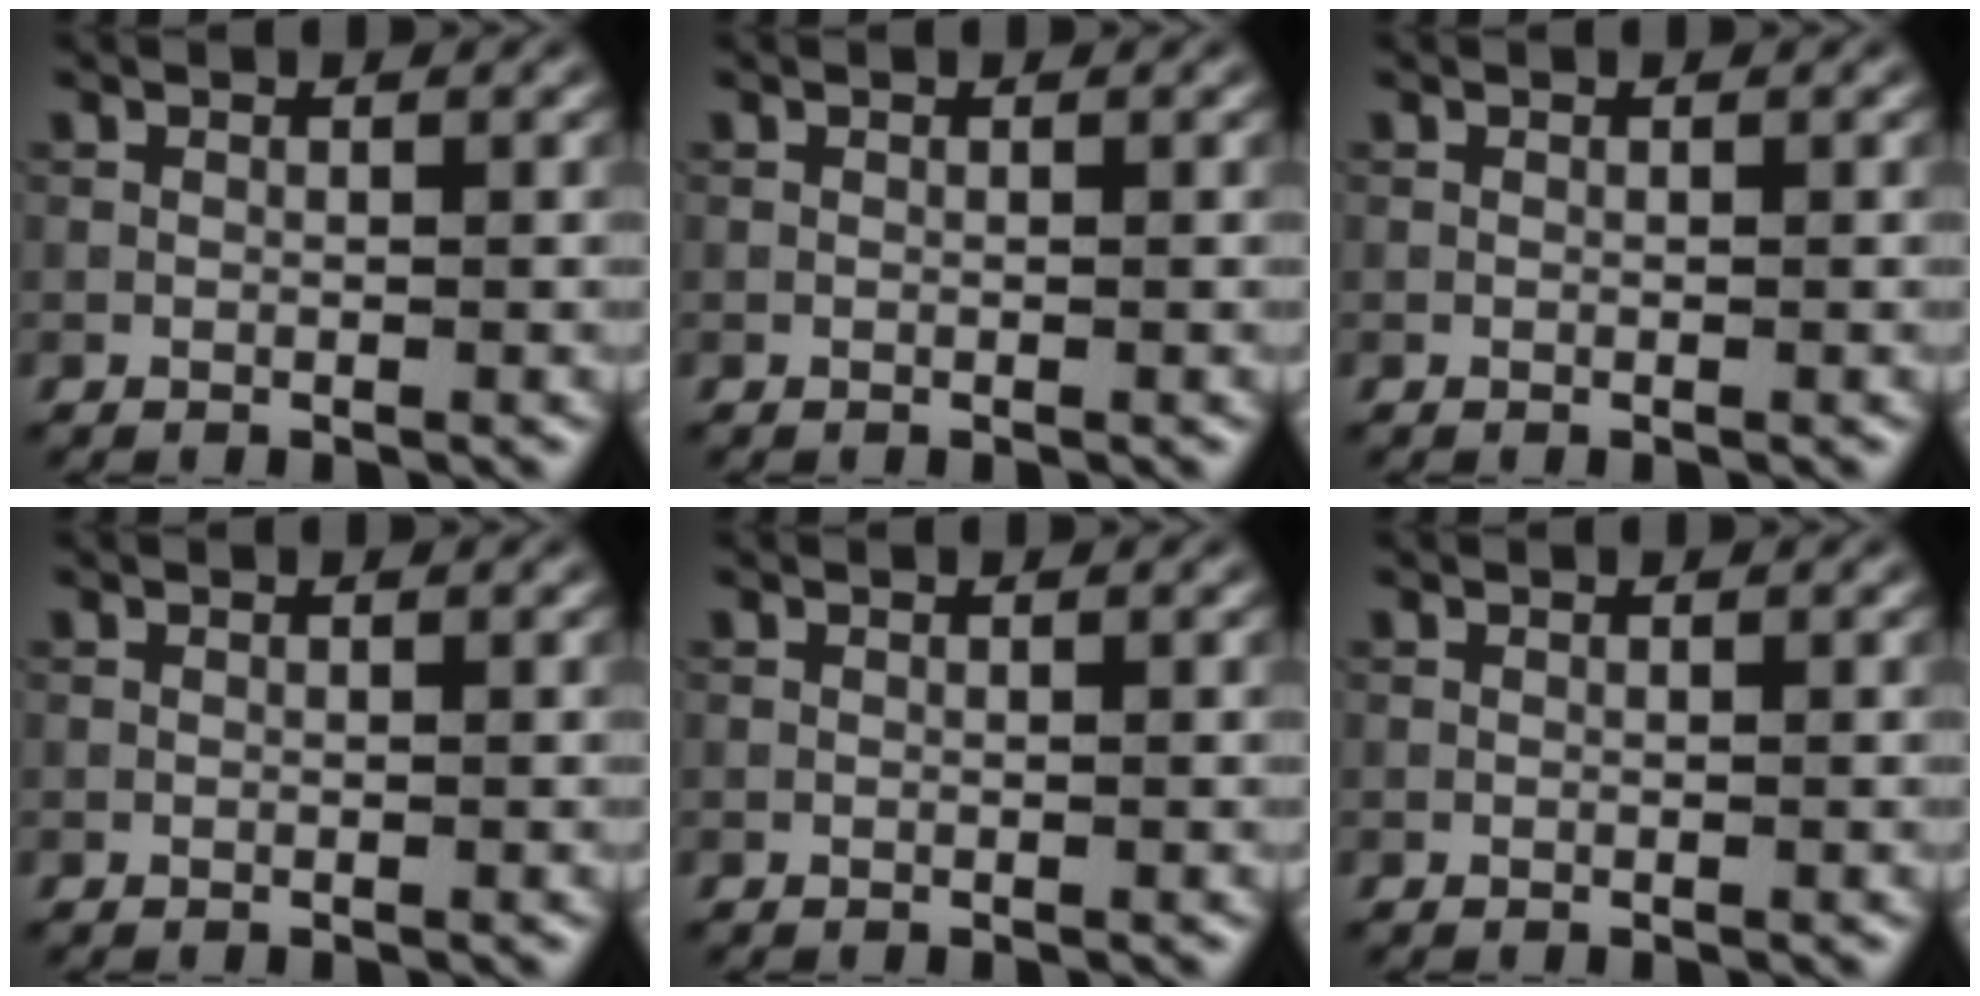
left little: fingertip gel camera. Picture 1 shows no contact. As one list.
[{"total": 0.0}, {"total": 0.0}, {"total": 0.0}, {"total": 0.0}, {"total": 0.0}]